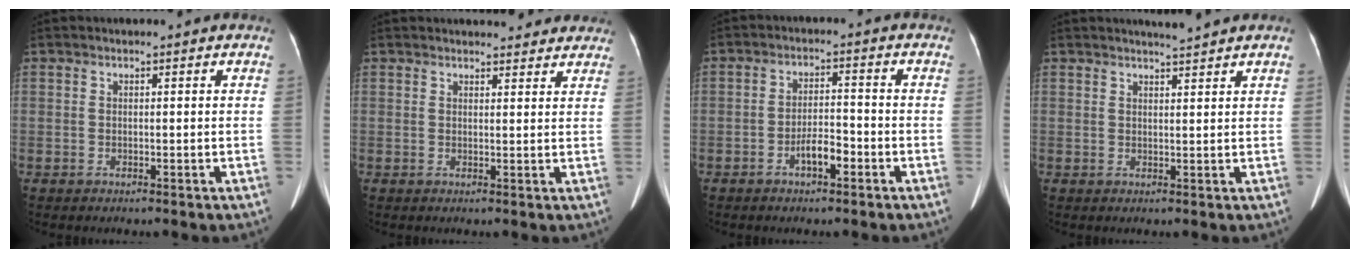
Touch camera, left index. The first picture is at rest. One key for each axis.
{"total": 8.1, "fx": 7.4, "fy": 2.3, "fz": 2.2, "tx": -0.008, "ty": 0.009, "tz": 0.074}
{"total": 4.1, "fx": -2.2, "fy": 1.2, "fz": 3.2, "tx": -0.059, "ty": 0.008, "tz": -0.041}
{"total": 2.4, "fx": 2.2, "fy": -0.7, "fz": 0.6, "tx": -0.009, "ty": -0.003, "tz": 0.037}